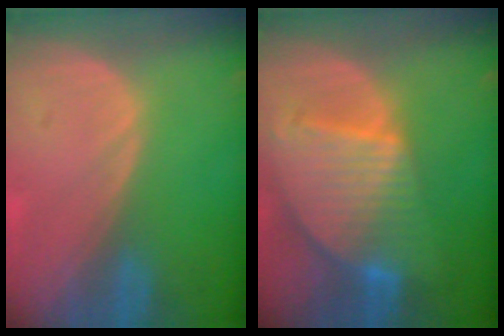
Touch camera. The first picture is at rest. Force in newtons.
{"total": 9.6, "press": 8.4, "slide": 4.8}